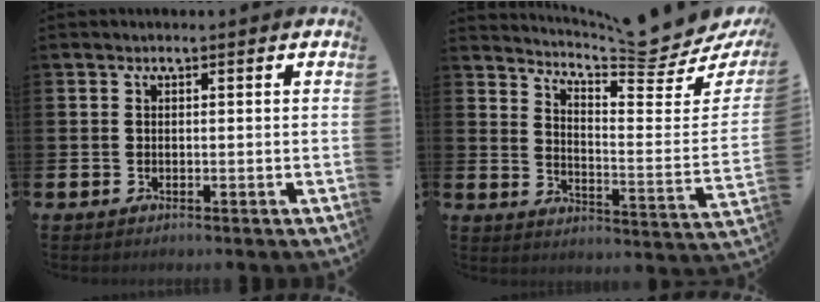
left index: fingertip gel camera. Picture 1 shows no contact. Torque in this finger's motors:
{"motor_torque": [0.72, -1.41, 0.08, 0.11]}